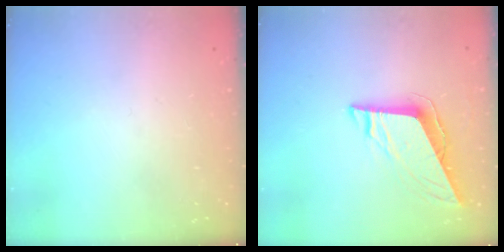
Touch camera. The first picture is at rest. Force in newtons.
{"total": 8.8, "press": 8.7, "slide": 1.4}